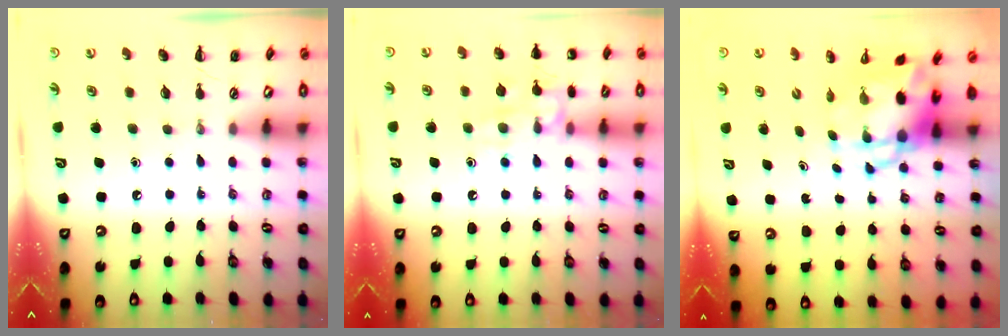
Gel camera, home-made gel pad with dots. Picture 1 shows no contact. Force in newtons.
{"total": 11.7, "press": 11.6, "slide": 0.7}
{"total": 6.0, "press": 5.8, "slide": 1.6}